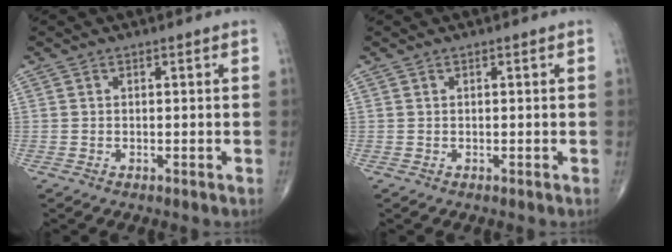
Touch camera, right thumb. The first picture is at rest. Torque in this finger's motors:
{"motor_torque": [-0.17, 0.17, 0.04, 0.22, 0.03]}